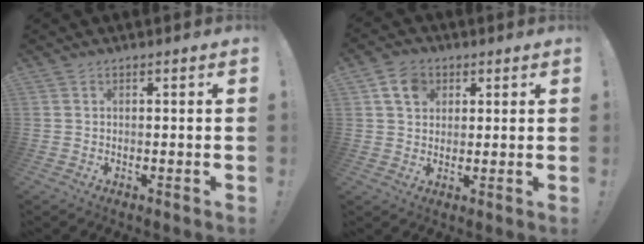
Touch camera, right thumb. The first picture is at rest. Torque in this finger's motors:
{"motor_torque": [0.85, 1.10, 0.12, -0.04, 0.02]}